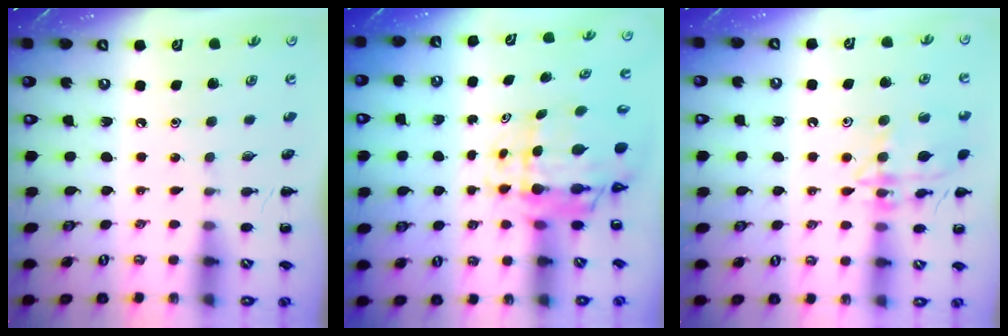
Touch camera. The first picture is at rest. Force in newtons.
{"total": 7.5, "press": 6.9, "slide": 2.9}
{"total": 14.8, "press": 14.7, "slide": 0.8}